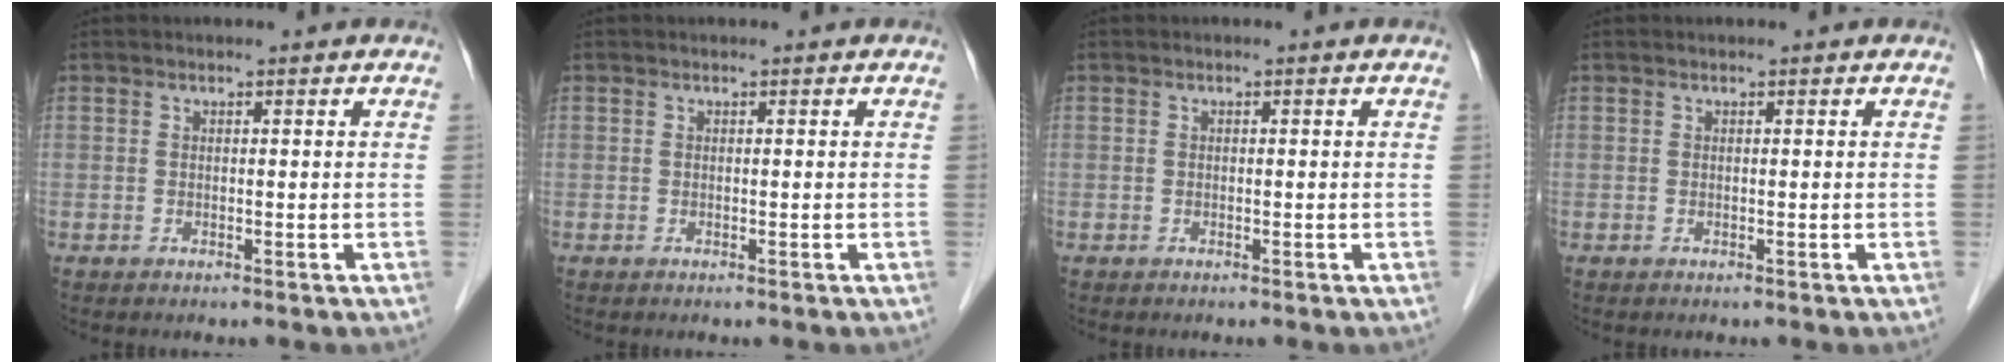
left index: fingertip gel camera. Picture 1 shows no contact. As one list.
[{"total": 0.0}, {"total": 0.0}, {"total": 0.0}]